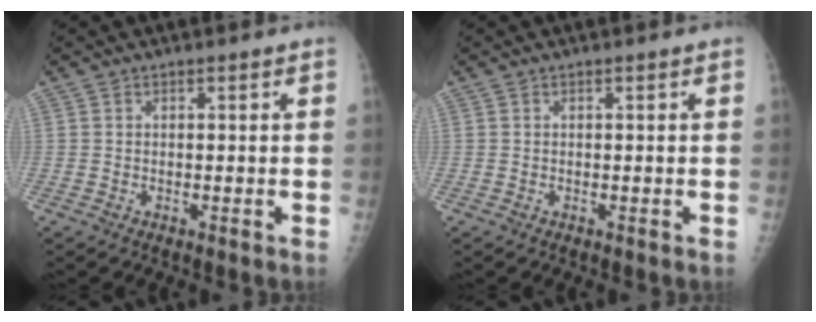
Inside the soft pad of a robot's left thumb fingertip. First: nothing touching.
{"total": 0.0}